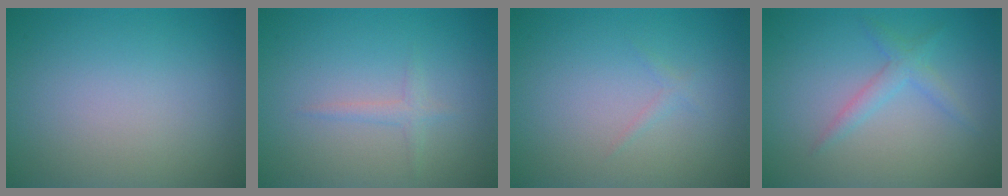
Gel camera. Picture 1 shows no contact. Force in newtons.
{"total": 1.1, "press": 1.1, "slide": 0.1}
{"total": 0.7, "press": 0.7, "slide": 0.0}
{"total": 1.9, "press": 1.9, "slide": 0.0}